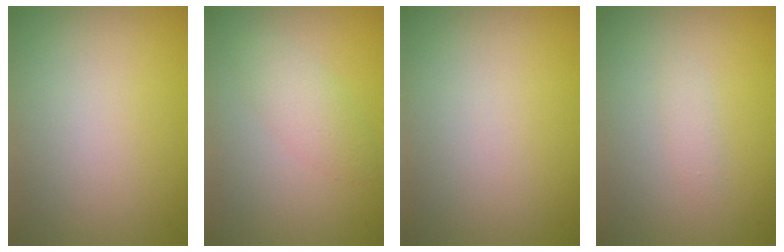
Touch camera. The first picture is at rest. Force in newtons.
{"total": 2.2, "press": 2.2, "slide": 0.1}
{"total": 0.0}
{"total": 0.9, "press": 0.9, "slide": 0.0}